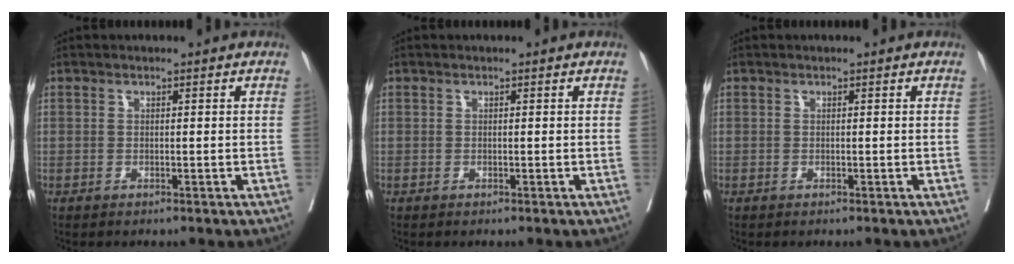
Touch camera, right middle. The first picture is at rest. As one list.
[{"total": 0.0}, {"total": 0.0}]